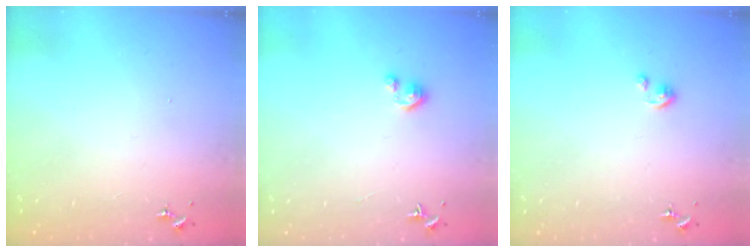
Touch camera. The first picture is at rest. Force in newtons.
{"total": 2.8, "press": 2.8, "slide": 0.3}
{"total": 2.5, "press": 2.5, "slide": 0.3}